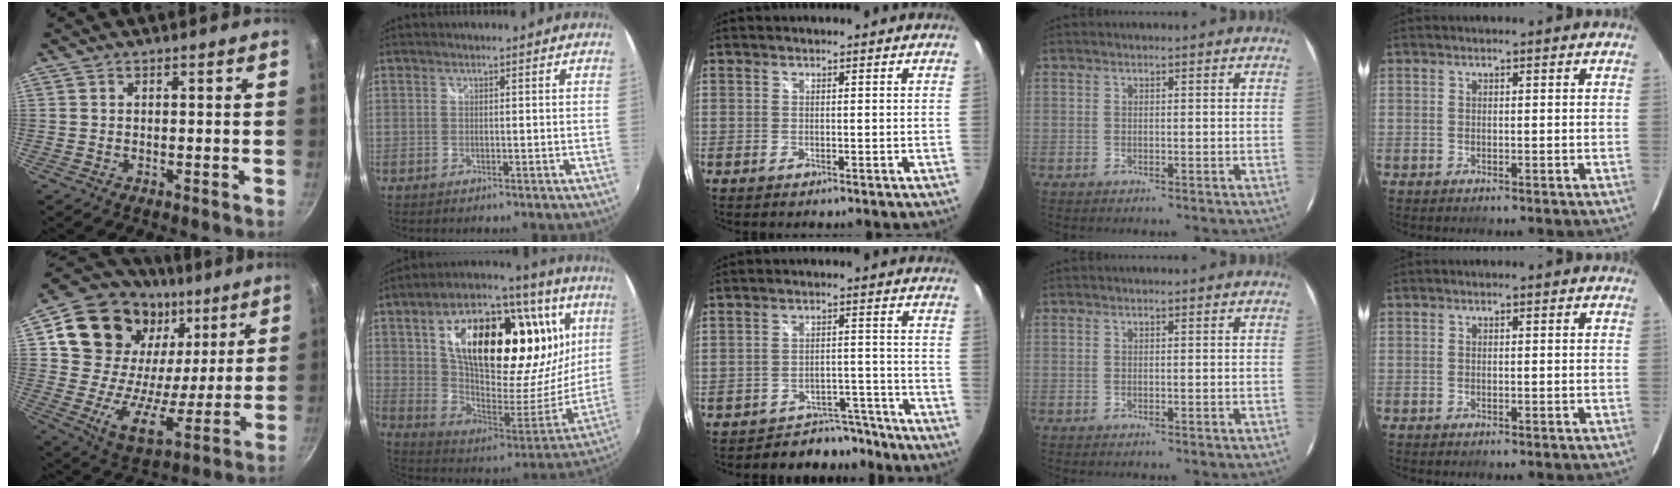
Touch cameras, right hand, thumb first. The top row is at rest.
{"thumb": {"total": 25.4, "force": [11.1, 17.6, 14.6], "torque": [-0.234, -0.047, 0.195]}, "index": {"total": 33.7, "force": [11.9, 17.5, 26.2], "torque": [-0.433, 0.037, 0.207]}, "middle": {"total": 8.1, "force": [-7.6, 2.7, 0.2], "torque": [0.001, 0.024, -0.103]}}